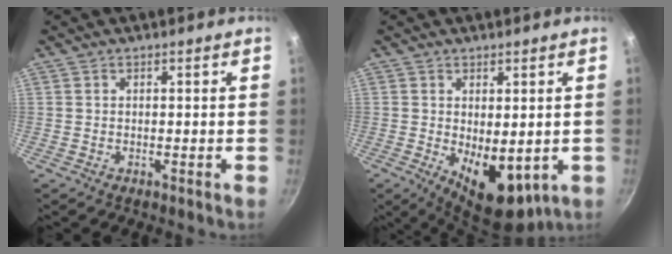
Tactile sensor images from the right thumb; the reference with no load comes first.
{"total": 10.2, "force": [-1.0, 5.6, 8.4], "torque": [-0.098, -0.019, 0.001]}